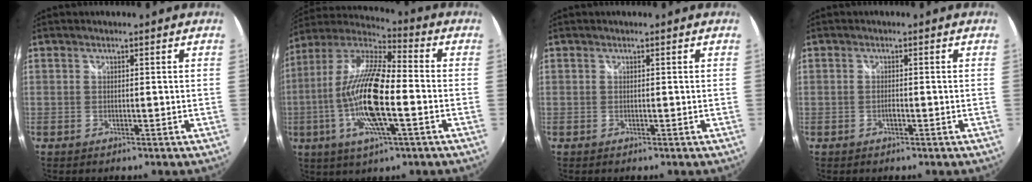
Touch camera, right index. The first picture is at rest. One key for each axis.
{"total": 18.6, "fx": -4.3, "fy": 4.5, "fz": 17.5, "tx": -0.337, "ty": -0.013, "tz": -0.088}
{"total": 0.0}
{"total": 2.5, "fx": -1.0, "fy": 0.8, "fz": 2.2, "tx": -0.044, "ty": 0.000, "tz": -0.020}